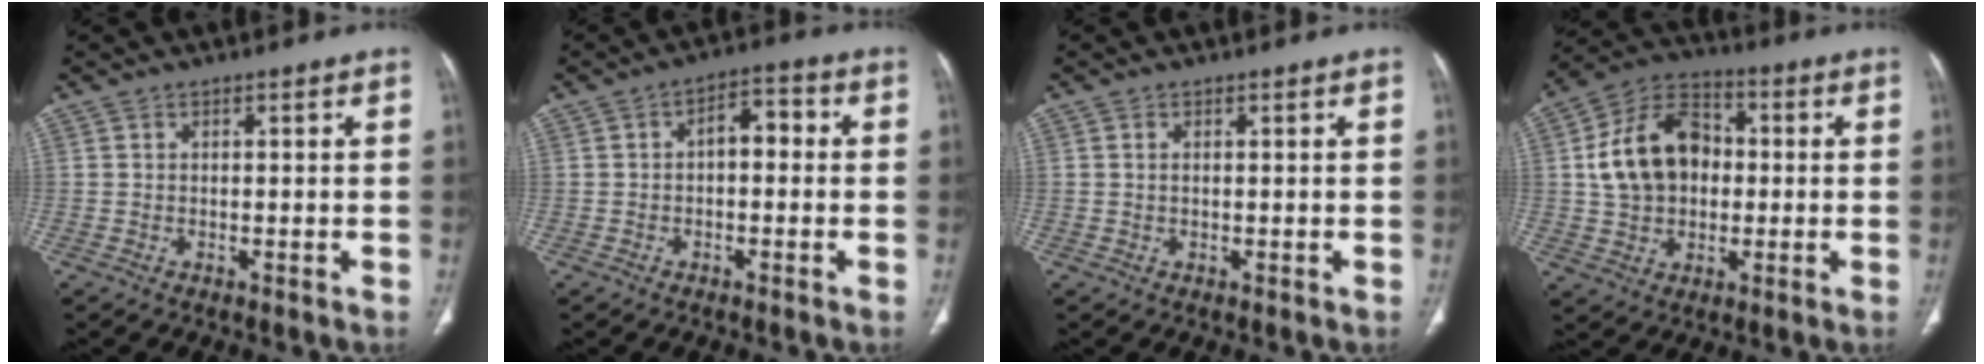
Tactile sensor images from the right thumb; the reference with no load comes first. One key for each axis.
{"total": 5.0, "fx": -0.1, "fy": 2.9, "fz": 4.0, "tx": -0.041, "ty": 0.021, "tz": -0.013}
{"total": 0.6, "fx": 0.1, "fy": 0.3, "fz": 0.5, "tx": -0.014, "ty": 0.003, "tz": 0.004}
{"total": 15.0, "fx": 1.0, "fy": 11.0, "fz": 10.2, "tx": -0.157, "ty": 0.024, "tz": 0.013}